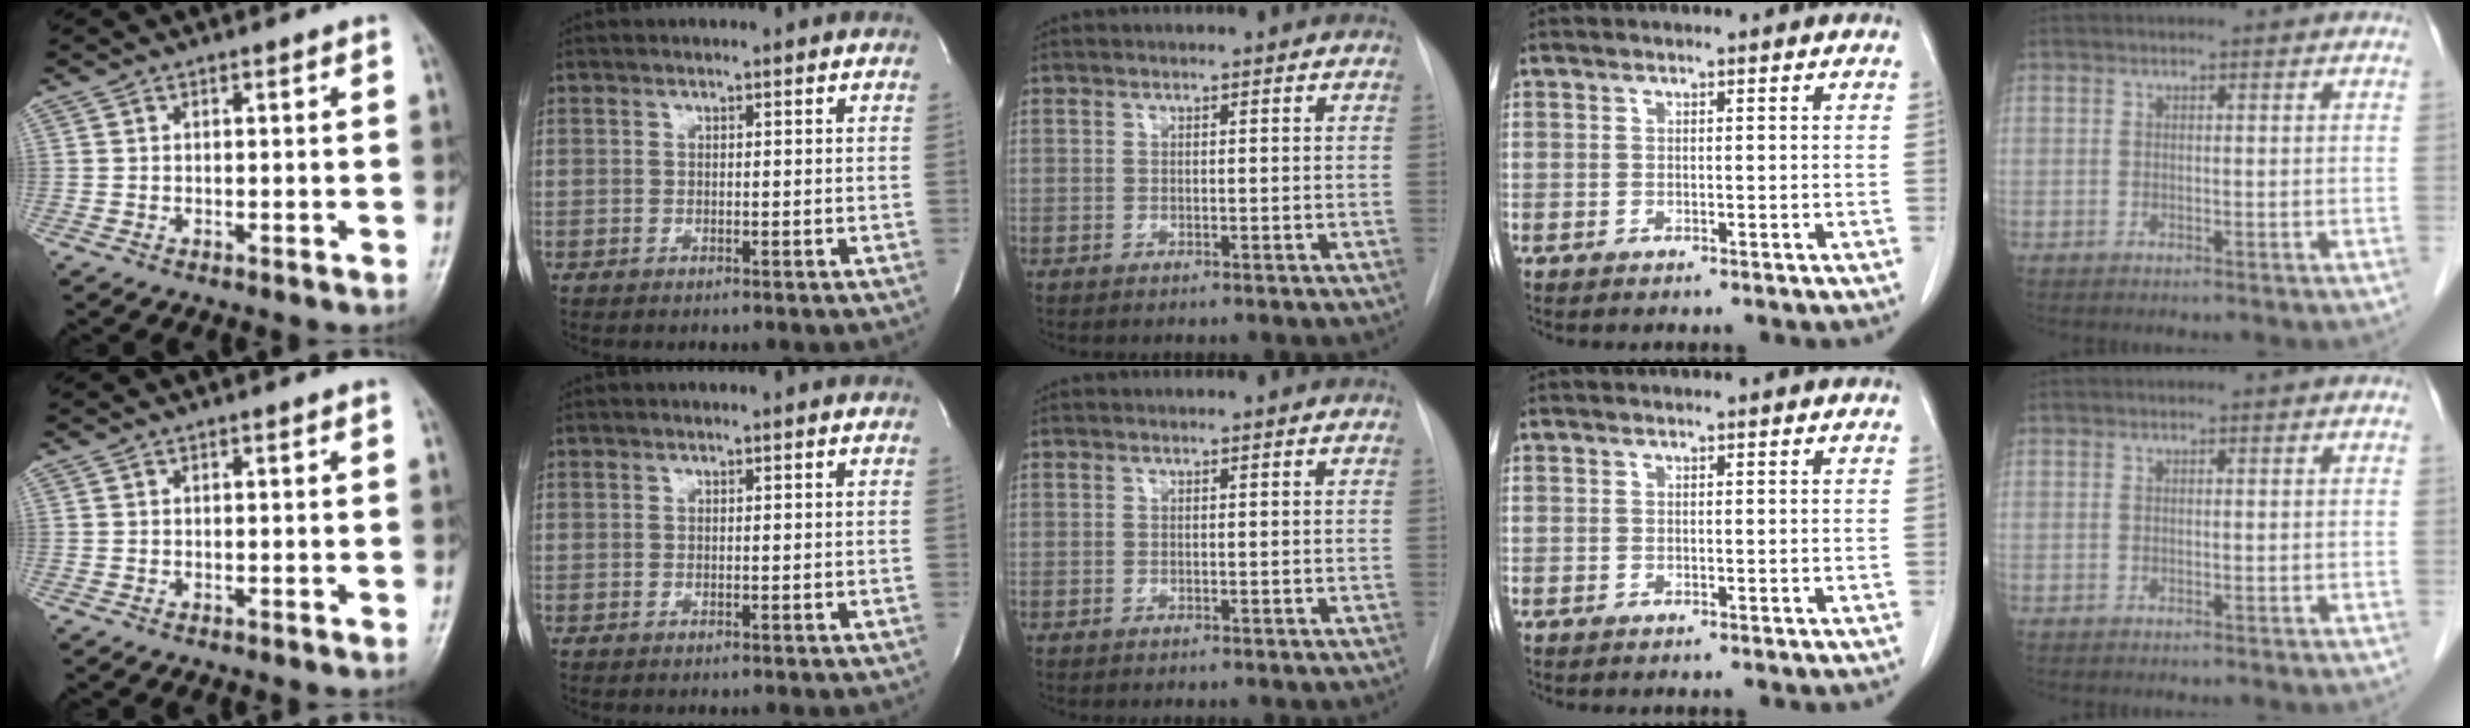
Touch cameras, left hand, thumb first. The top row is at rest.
{}